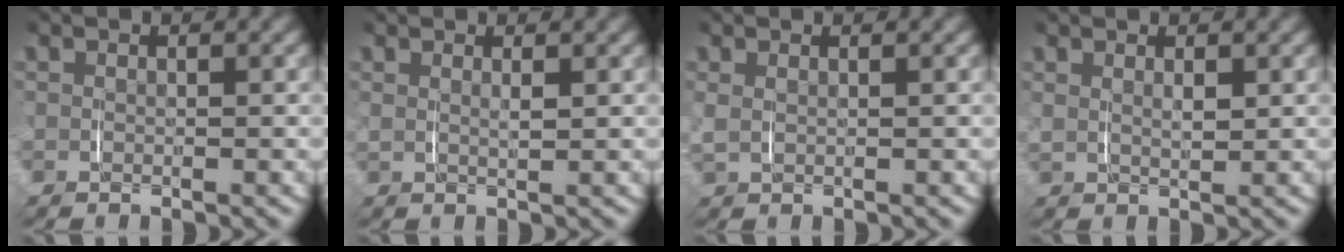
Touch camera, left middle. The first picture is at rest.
{"total": 1.1, "force": [0.8, 0.1, 0.8], "torque": [-0.016, -0.005, 0.016]}
{"total": 1.4, "force": [0.5, 1.0, 0.8], "torque": [-0.029, 0.000, 0.011]}
{"total": 1.4, "force": [1.0, 0.5, 0.9], "torque": [-0.018, -0.005, 0.020]}